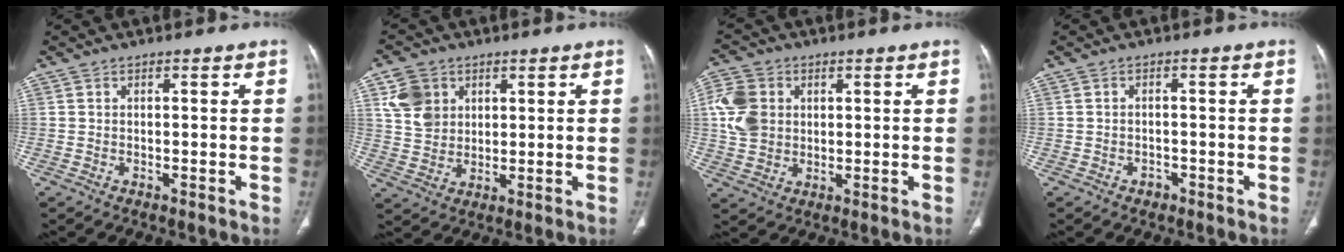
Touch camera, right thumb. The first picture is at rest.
{"total": 8.0, "force": [3.2, 6.5, 3.4], "torque": [-0.044, -0.009, 0.069]}
{"total": 9.3, "force": [1.8, 7.6, 5.0], "torque": [-0.091, 0.002, 0.033]}
{"total": 1.6, "force": [-1.0, 1.1, 0.5], "torque": [-0.010, 0.006, -0.013]}